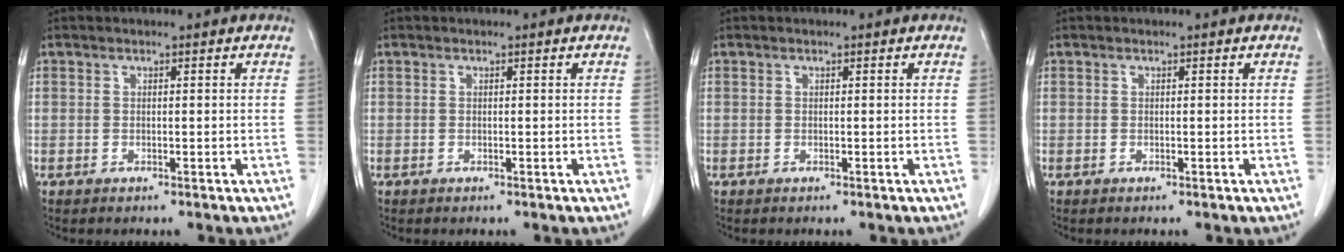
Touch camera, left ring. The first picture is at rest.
{"total": 0.0}
{"total": 0.0}
{"total": 0.0}